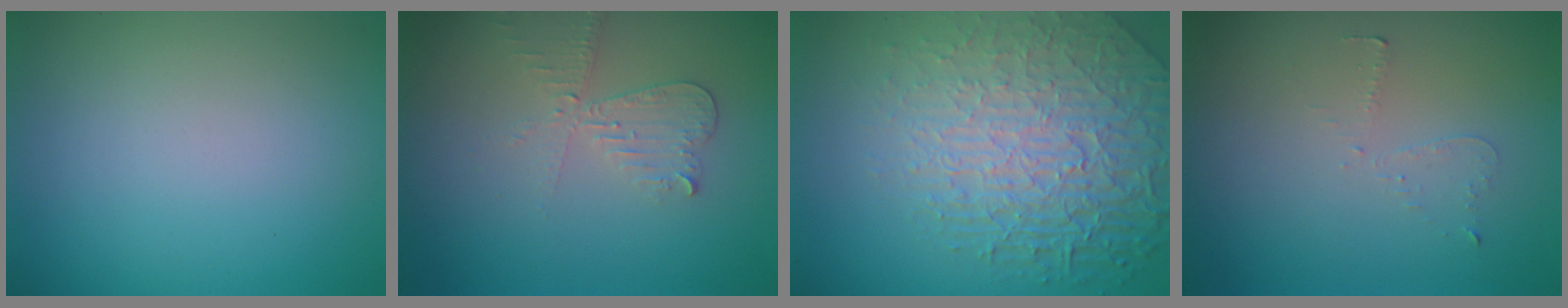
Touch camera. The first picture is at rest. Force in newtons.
{"total": 2.8, "press": 2.6, "slide": 0.9}
{"total": 8.7, "press": 5.9, "slide": 6.4}
{"total": 0.7, "press": 0.6, "slide": 0.4}